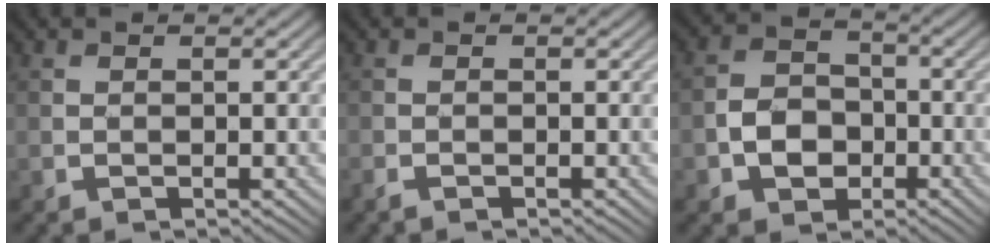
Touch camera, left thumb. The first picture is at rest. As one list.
[{"total": 1.3, "force": [-1.1, 0.4, 0.5], "torque": [-0.014, -0.006, -0.023]}, {"total": 5.4, "force": [-1.9, 4.2, 2.8], "torque": [-0.051, 0.001, -0.044]}]